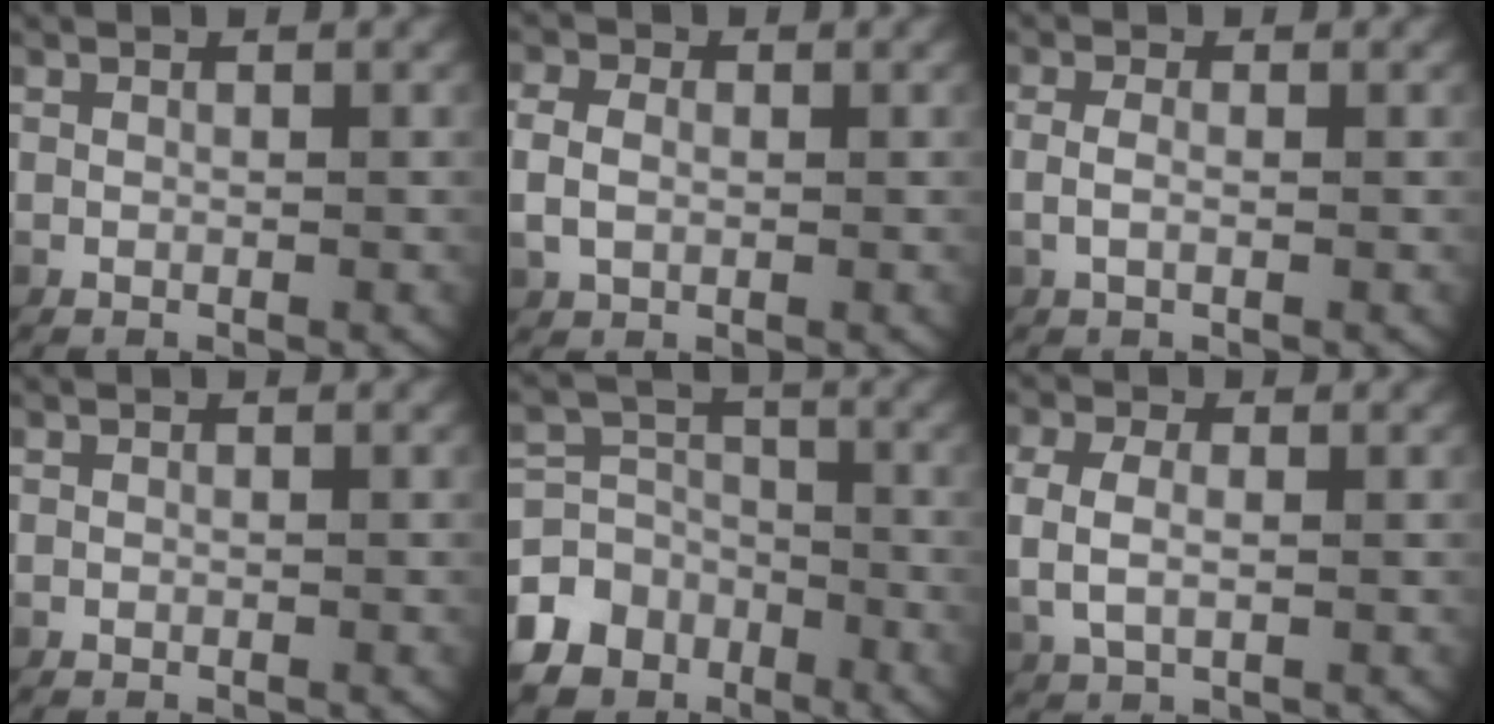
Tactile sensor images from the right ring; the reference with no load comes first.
{"total": 2.5, "force": [0.0, 2.1, 1.4], "torque": [-0.039, 0.000, 0.003]}
{"total": 1.4, "force": [-0.2, 0.5, 1.2], "torque": [-0.035, -0.004, 0.000]}
{"total": 0.0}
{"total": 10.6, "force": [-4.7, 8.9, 3.1], "torque": [-0.045, -0.031, -0.083]}
{"total": 3.3, "force": [0.5, 2.3, 2.4], "torque": [-0.065, -0.001, 0.014]}